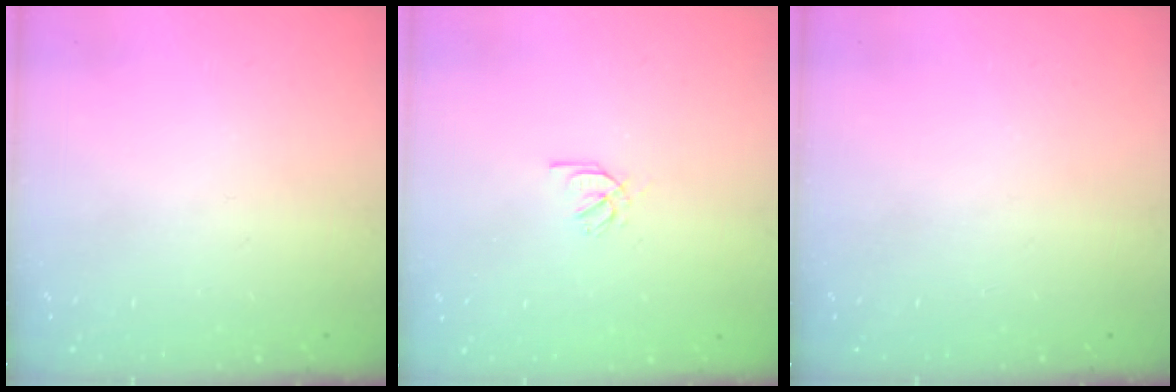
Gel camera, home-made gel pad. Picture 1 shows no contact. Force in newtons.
{"total": 2.1, "press": 2.1, "slide": 0.2}
{"total": 0.0}